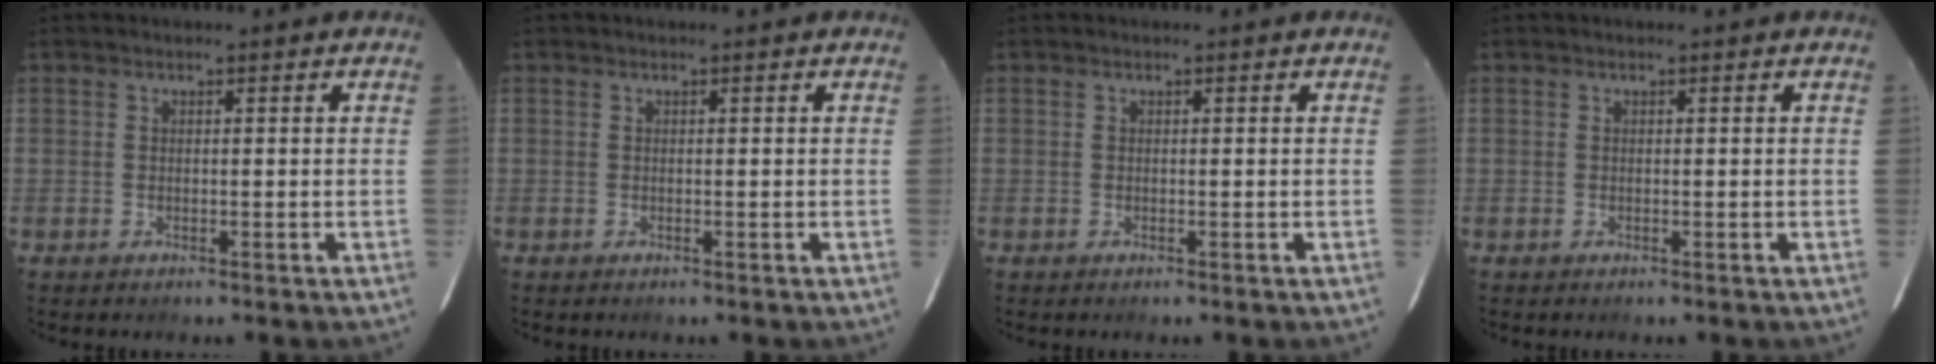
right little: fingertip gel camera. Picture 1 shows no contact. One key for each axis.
{"total": 0.0}
{"total": 0.0}
{"total": 0.0}